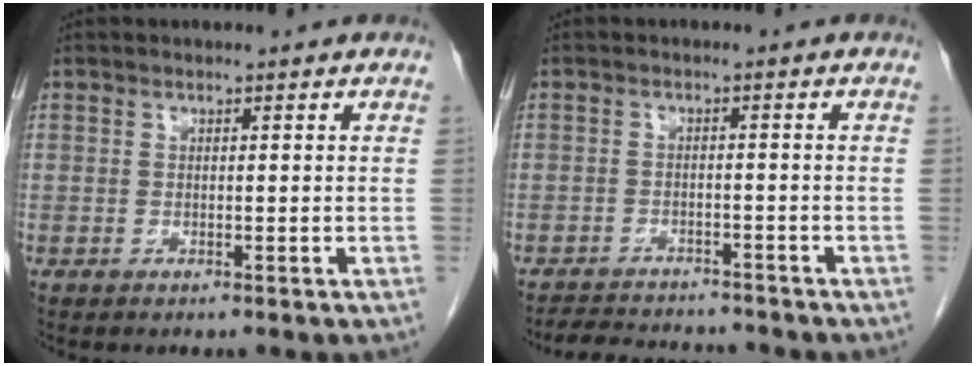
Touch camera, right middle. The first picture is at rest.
{"total": 7.8, "force": [-7.4, 1.6, 1.8], "torque": [-0.026, 0.004, -0.106]}